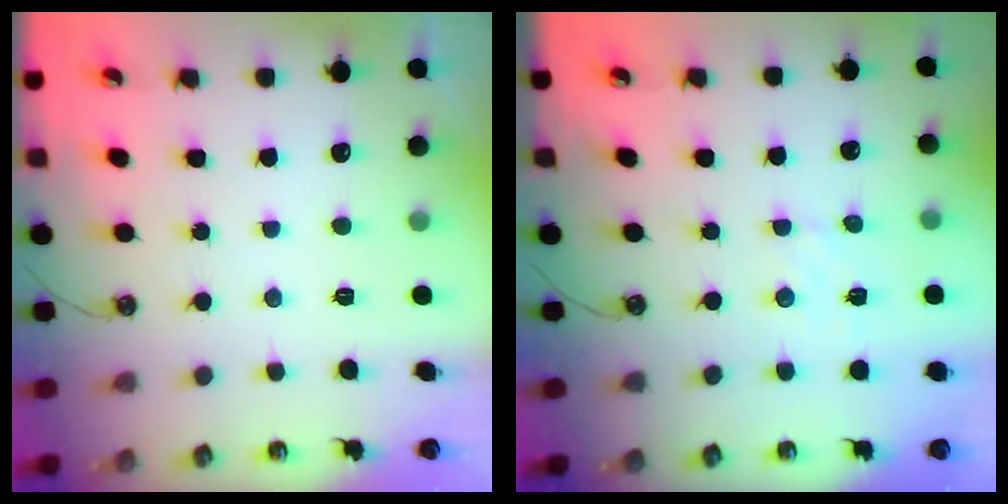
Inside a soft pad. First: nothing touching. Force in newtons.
{"total": 2.6, "press": 2.6, "slide": 0.4}